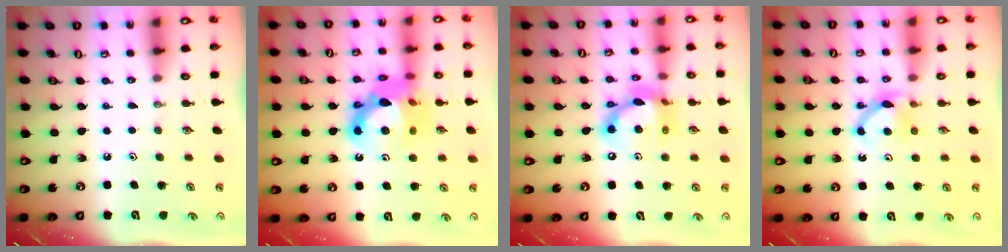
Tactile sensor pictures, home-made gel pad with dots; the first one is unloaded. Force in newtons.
{"total": 15.1, "press": 15.0, "slide": 1.8}
{"total": 13.7, "press": 13.7, "slide": 1.0}
{"total": 5.9, "press": 5.8, "slide": 0.8}